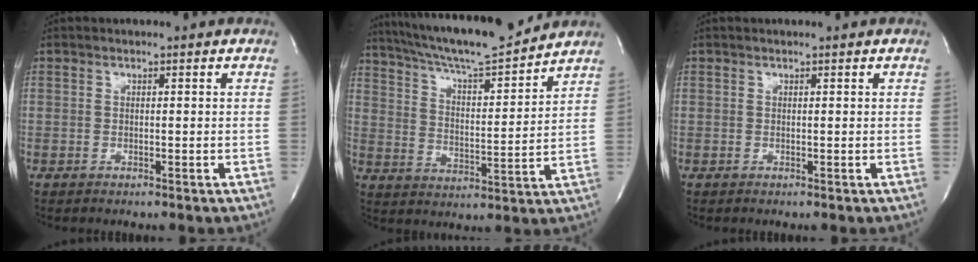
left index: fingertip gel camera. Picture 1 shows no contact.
{"total": 17.3, "force": [15.6, 1.0, 7.4], "torque": [-0.133, 0.003, 0.249]}
{"total": 0.9, "force": [0.8, 0.0, 0.4], "torque": [-0.004, 0.007, 0.012]}